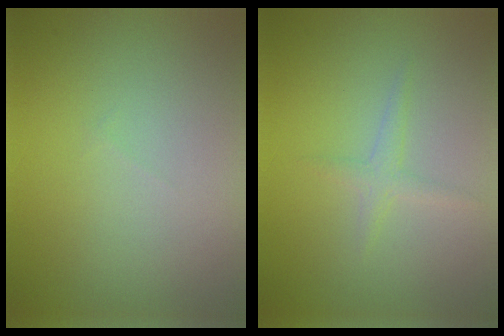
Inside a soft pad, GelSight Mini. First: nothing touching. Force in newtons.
{"total": 1.3, "press": 1.3, "slide": 0.0}